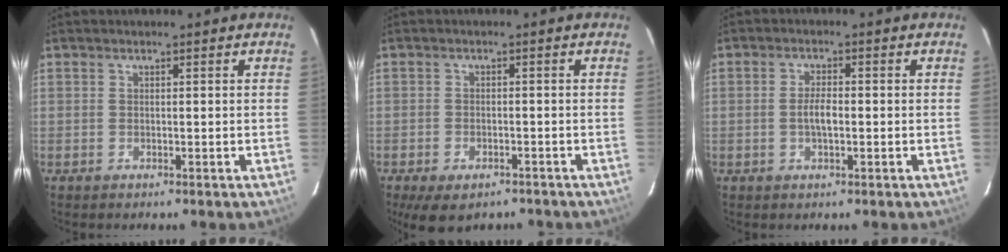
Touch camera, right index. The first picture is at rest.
{"total": 8.2, "force": [-5.8, 4.0, 4.3], "torque": [-0.092, -0.021, -0.081]}
{"total": 3.1, "force": [-0.5, 1.1, 2.9], "torque": [-0.055, 0.001, -0.009]}